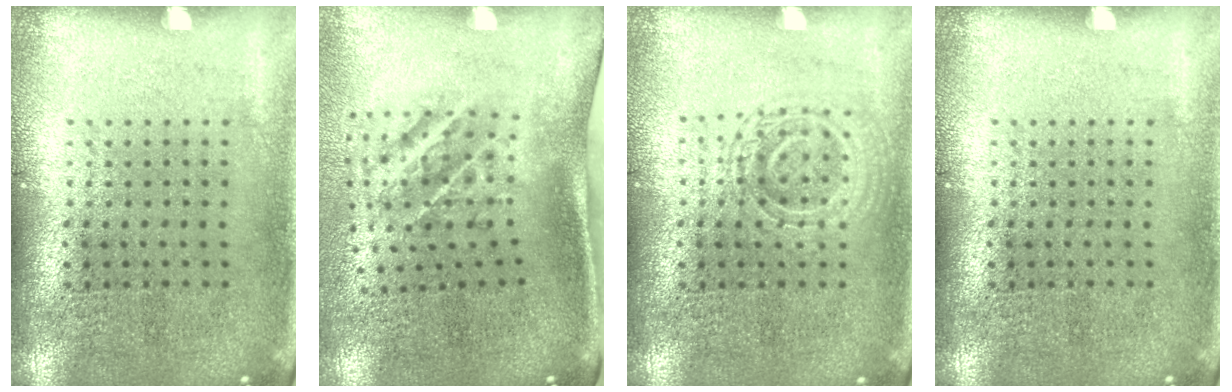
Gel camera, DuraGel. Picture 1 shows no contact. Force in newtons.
{"total": 2.0, "press": 1.2, "slide": 1.6}
{"total": 1.1, "press": 1.0, "slide": 0.3}
{"total": 0.0}